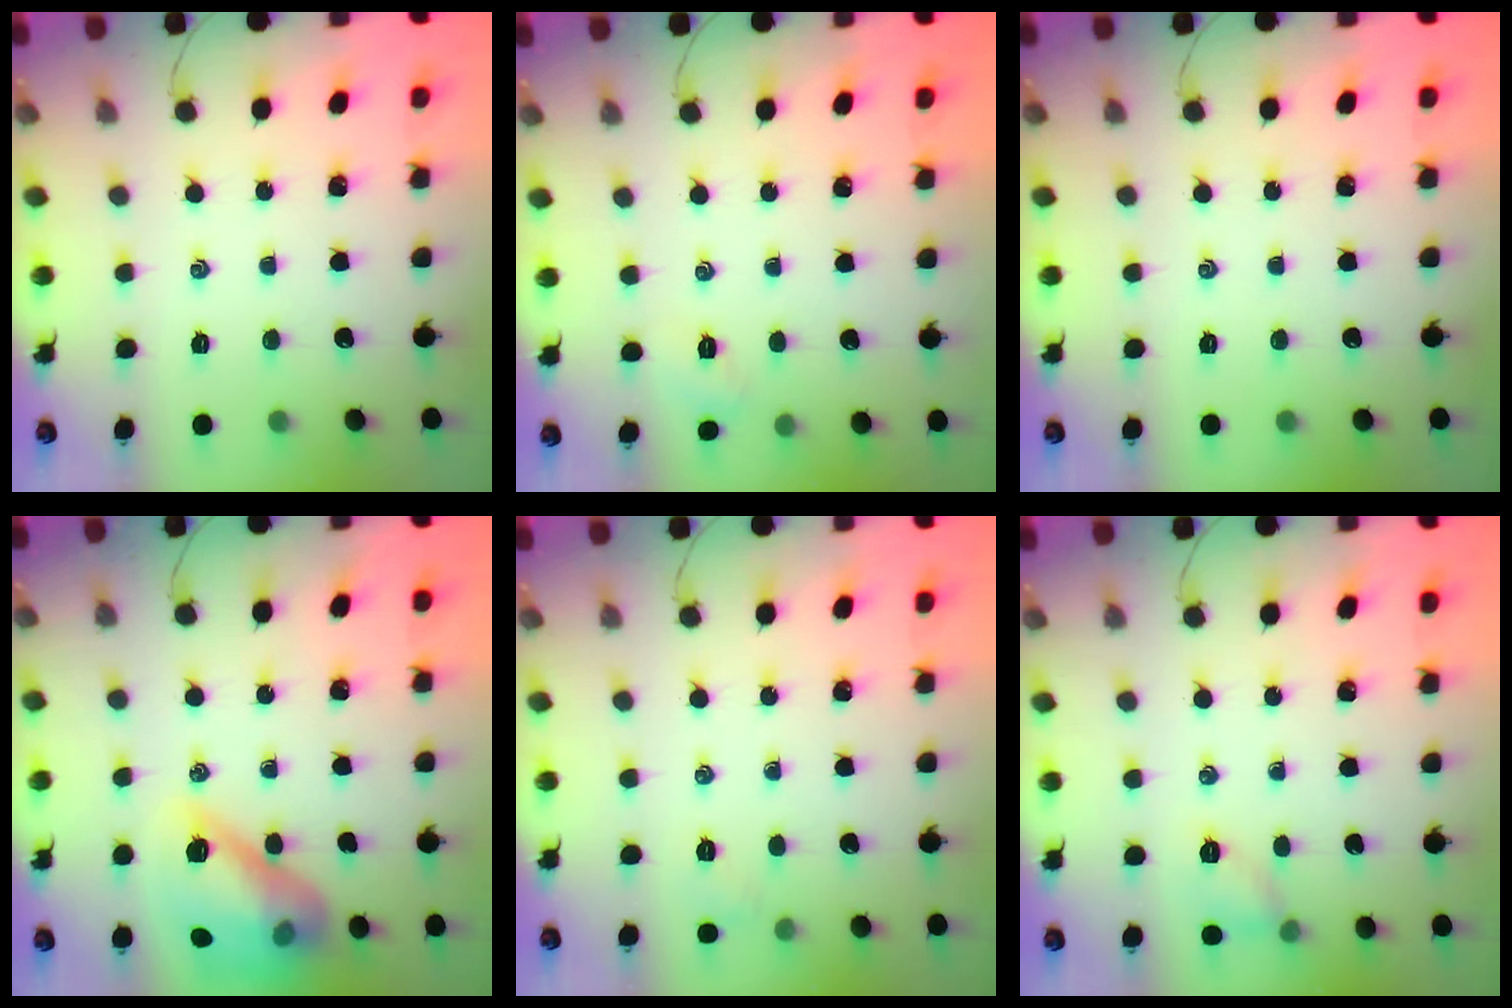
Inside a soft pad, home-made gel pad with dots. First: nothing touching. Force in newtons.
{"total": 2.6, "press": 2.4, "slide": 0.8}
{"total": 0.0}
{"total": 16.2, "press": 16.1, "slide": 2.0}
{"total": 3.8, "press": 3.6, "slide": 1.1}
{"total": 5.9, "press": 5.9, "slide": 0.8}